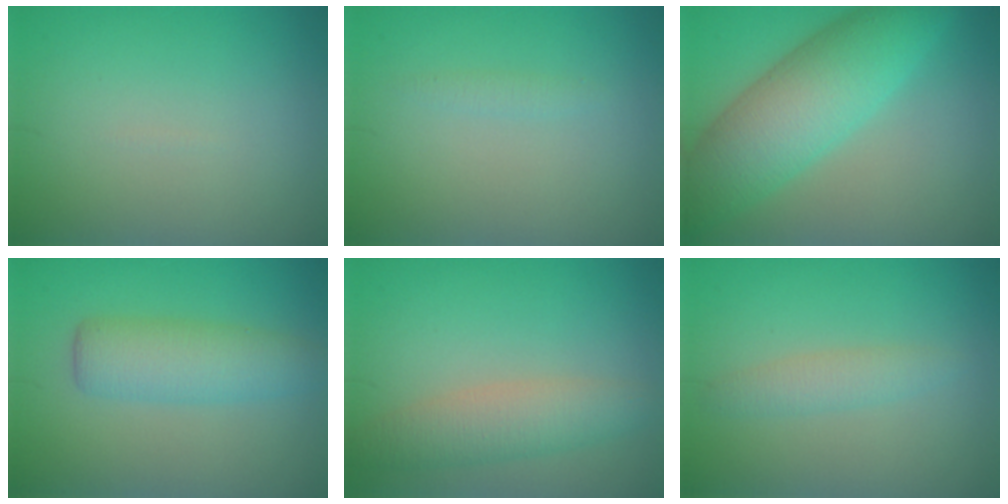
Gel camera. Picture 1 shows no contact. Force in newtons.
{"total": 0.7, "press": 0.7, "slide": 0.1}
{"total": 8.5, "press": 8.5, "slide": 0.1}
{"total": 4.4, "press": 4.4, "slide": 0.2}
{"total": 4.0, "press": 4.0, "slide": 0.1}
{"total": 2.0, "press": 2.0, "slide": 0.0}